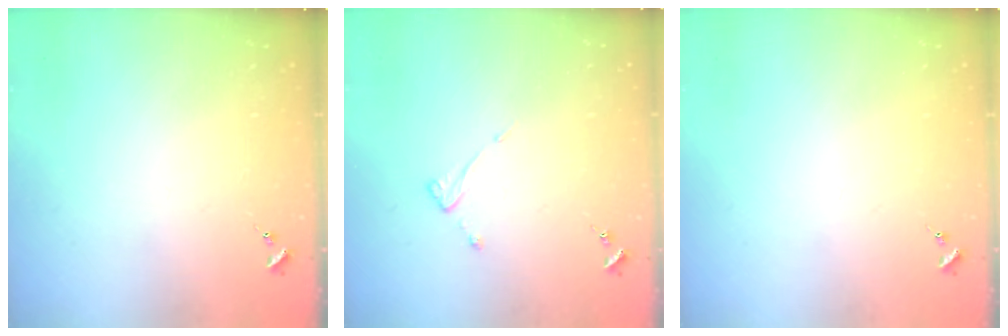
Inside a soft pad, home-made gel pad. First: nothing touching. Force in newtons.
{"total": 3.6, "press": 3.6, "slide": 0.3}
{"total": 0.0}